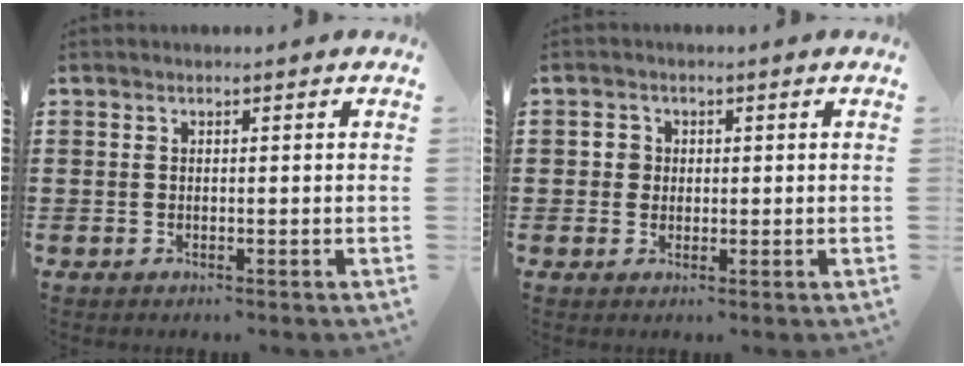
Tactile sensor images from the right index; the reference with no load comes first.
{"total": 1.4, "force": [0.2, 1.3, 0.5], "torque": [-0.012, 0.006, 0.004]}